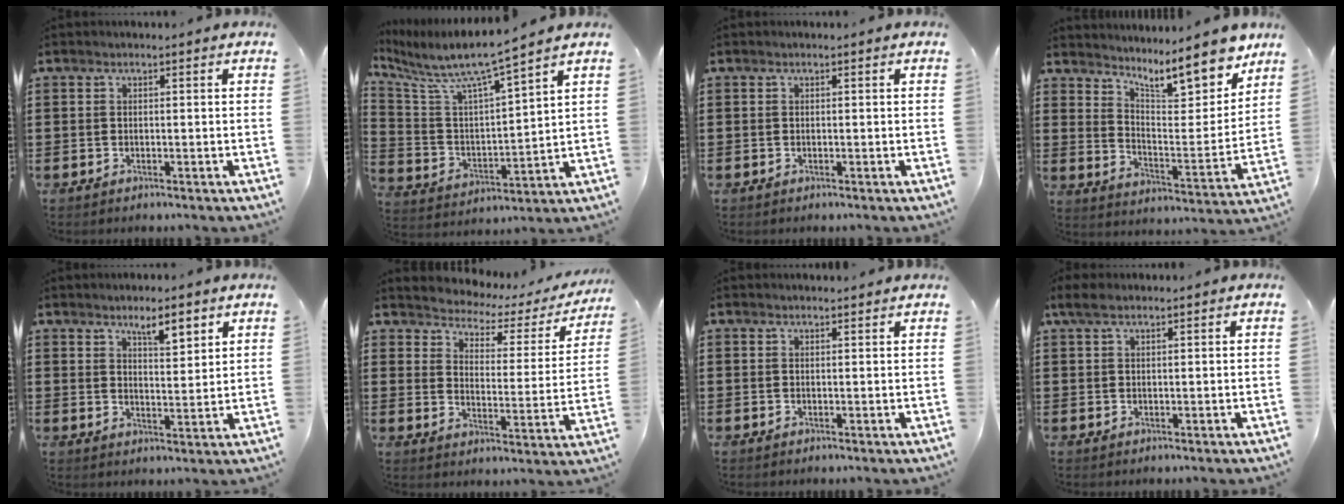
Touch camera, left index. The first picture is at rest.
{"total": 7.0, "force": [6.1, 0.3, 3.5], "torque": [-0.098, -0.046, 0.095]}
{"total": 0.0}
{"total": 10.8, "force": [9.1, 2.4, 5.3], "torque": [-0.083, -0.061, 0.154]}
{"total": 4.9, "force": [3.7, 1.3, 3.0], "torque": [-0.043, -0.012, 0.060]}
{"total": 2.6, "force": [2.3, 1.1, 0.4], "torque": [-0.030, -0.021, 0.028]}
{"total": 1.0, "force": [1.0, 0.0, 0.2], "torque": [-0.005, -0.001, 0.020]}
{"total": 2.5, "force": [1.5, 0.8, 1.8], "torque": [-0.038, 0.004, 0.027]}